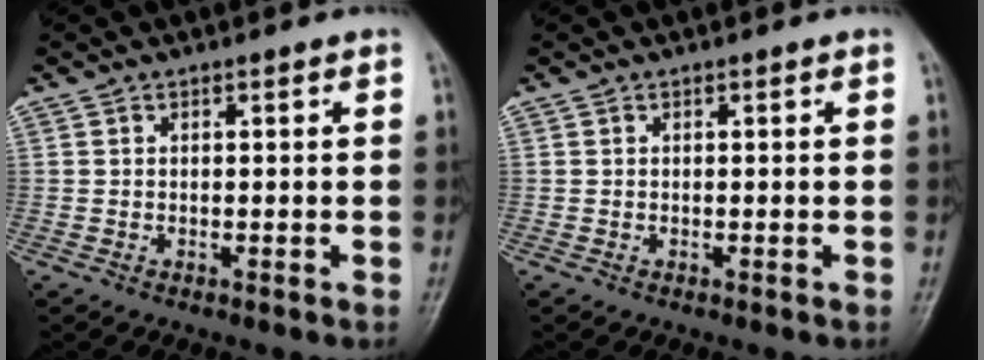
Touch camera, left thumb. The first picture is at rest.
{"total": 0.0}